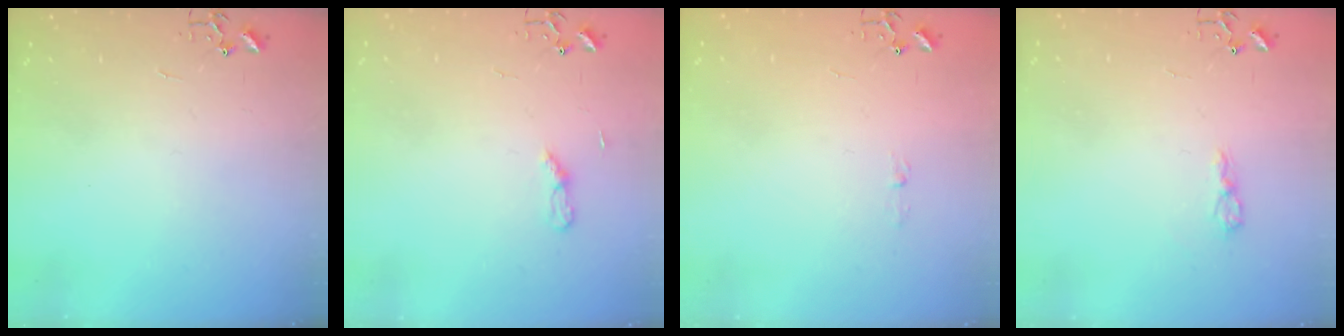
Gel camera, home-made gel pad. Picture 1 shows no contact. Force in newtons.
{"total": 3.8, "press": 3.8, "slide": 0.4}
{"total": 2.9, "press": 2.9, "slide": 0.4}
{"total": 4.6, "press": 4.5, "slide": 0.6}